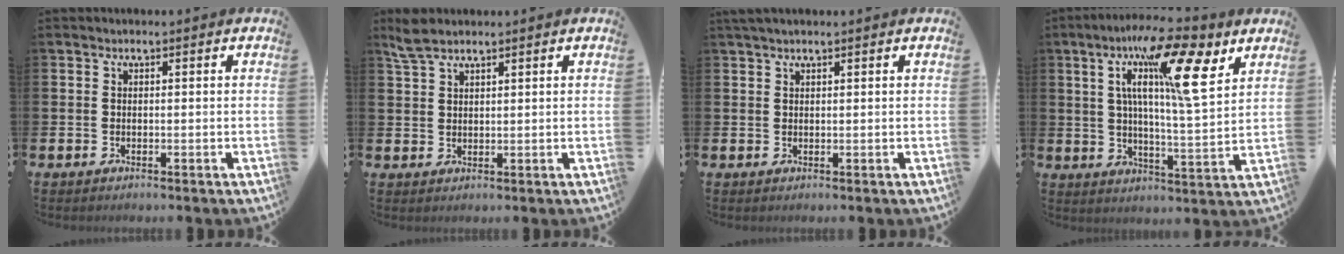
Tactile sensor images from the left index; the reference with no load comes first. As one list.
[{"total": 3.6, "force": [3.1, 1.2, 1.3], "torque": [-0.032, -0.003, 0.058]}, {"total": 1.5, "force": [1.3, 0.2, 0.7], "torque": [-0.014, 0.003, 0.023]}, {"total": 14.9, "force": [9.1, 2.4, 11.6], "torque": [-0.219, -0.034, 0.144]}]